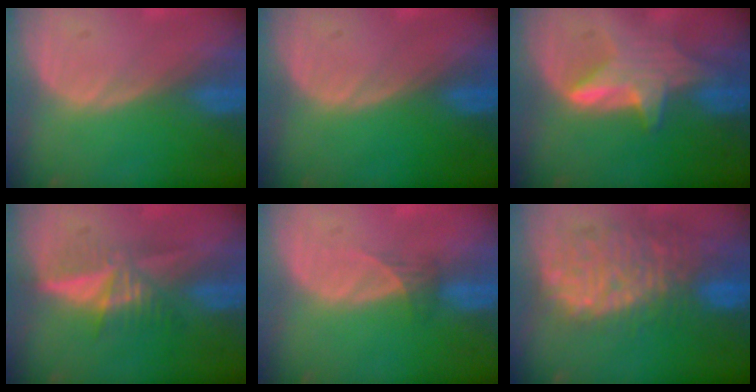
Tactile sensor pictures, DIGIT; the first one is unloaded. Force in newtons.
{"total": 0.0}
{"total": 6.0, "press": 6.0, "slide": 0.7}
{"total": 5.2, "press": 5.1, "slide": 1.2}
{"total": 1.6, "press": 1.3, "slide": 0.9}
{"total": 11.4, "press": 10.4, "slide": 4.7}